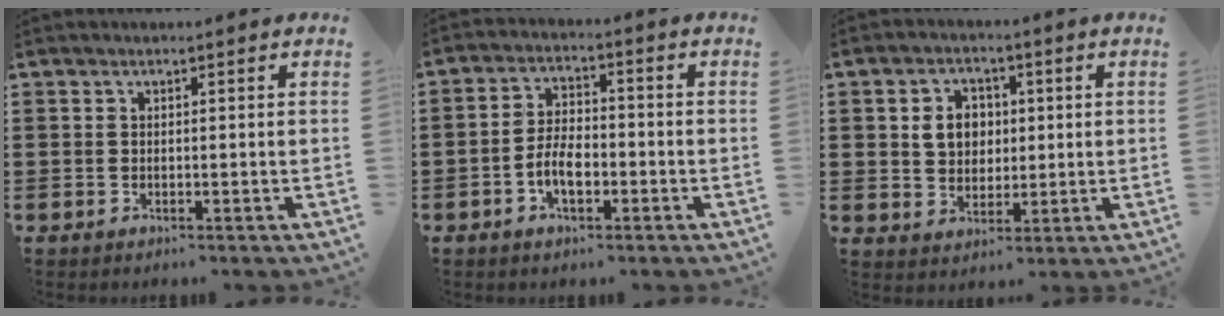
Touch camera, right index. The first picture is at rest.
{"total": 5.6, "force": [-2.0, 2.7, 4.4], "torque": [-0.096, 0.000, -0.041]}
{"total": 5.4, "force": [1.0, 4.5, 2.8], "torque": [-0.064, 0.013, 0.012]}